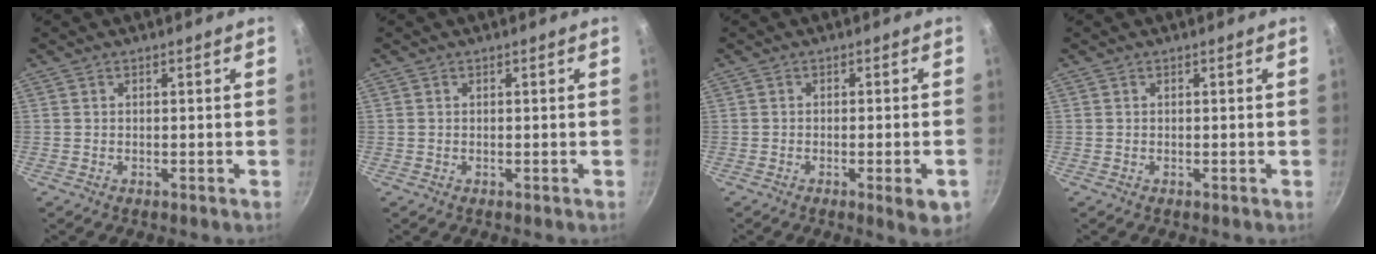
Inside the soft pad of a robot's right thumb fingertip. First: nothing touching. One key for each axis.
{"total": 0.0}
{"total": 5.3, "fx": -2.1, "fy": 1.0, "fz": 4.8, "tx": -0.057, "ty": 0.003, "tz": -0.026}
{"total": 0.0}